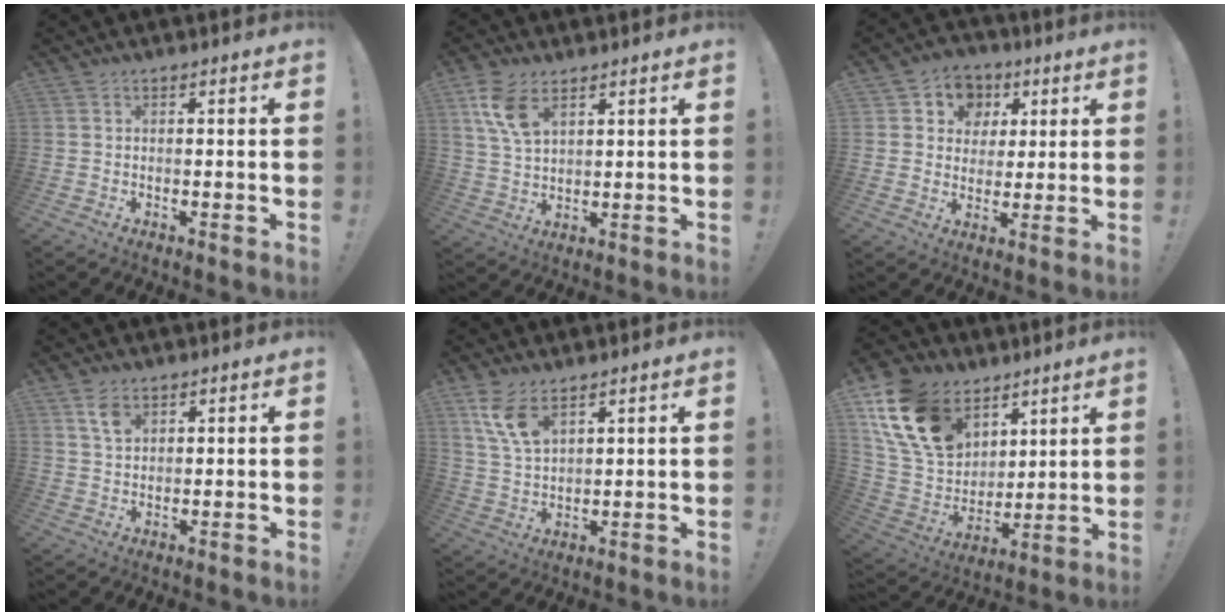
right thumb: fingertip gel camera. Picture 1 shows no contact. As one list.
[{"total": 9.2, "force": [5.1, 4.9, 6.0], "torque": [-0.117, -0.014, 0.098]}, {"total": 8.7, "force": [2.3, 8.0, 2.3], "torque": [-0.030, -0.009, 0.048]}, {"total": 4.8, "force": [2.8, 2.8, 2.8], "torque": [-0.041, -0.011, 0.050]}, {"total": 8.7, "force": [5.6, 3.9, 5.5], "torque": [-0.105, -0.023, 0.108]}, {"total": 19.6, "force": [10.4, 13.8, 9.4], "torque": [-0.186, -0.043, 0.211]}]